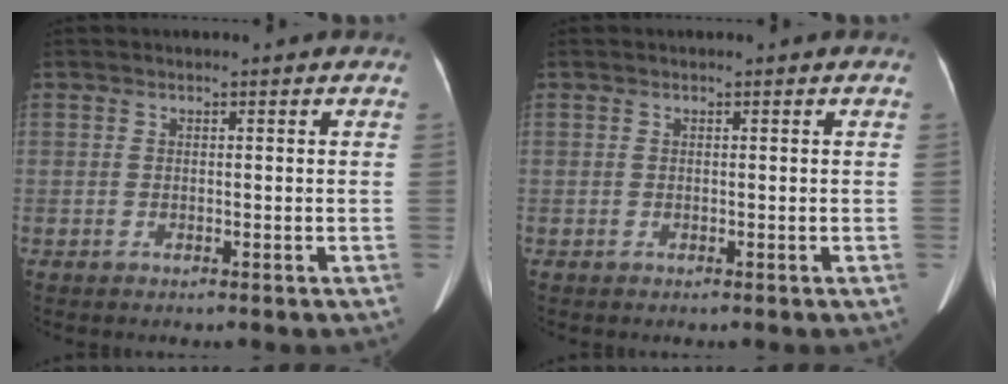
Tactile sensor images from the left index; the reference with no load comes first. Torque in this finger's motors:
{"motor_torque": [0.00, 0.00, 0.00, 0.00]}